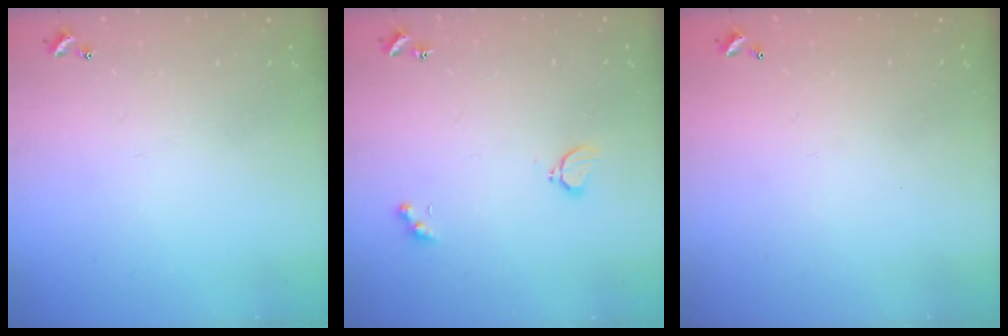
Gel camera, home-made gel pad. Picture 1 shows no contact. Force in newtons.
{"total": 2.0, "press": 1.9, "slide": 0.5}
{"total": 2.9, "press": 2.9, "slide": 0.1}